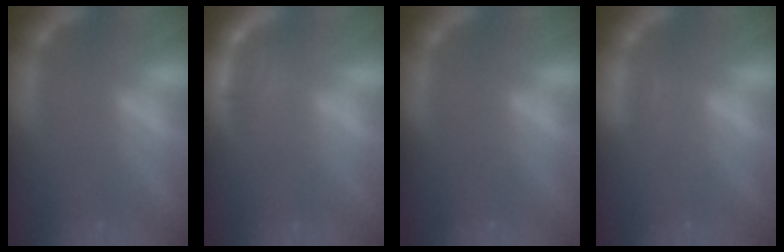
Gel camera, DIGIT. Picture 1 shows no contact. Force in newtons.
{"total": 2.9}
{"total": 0.0}
{"total": 0.9}